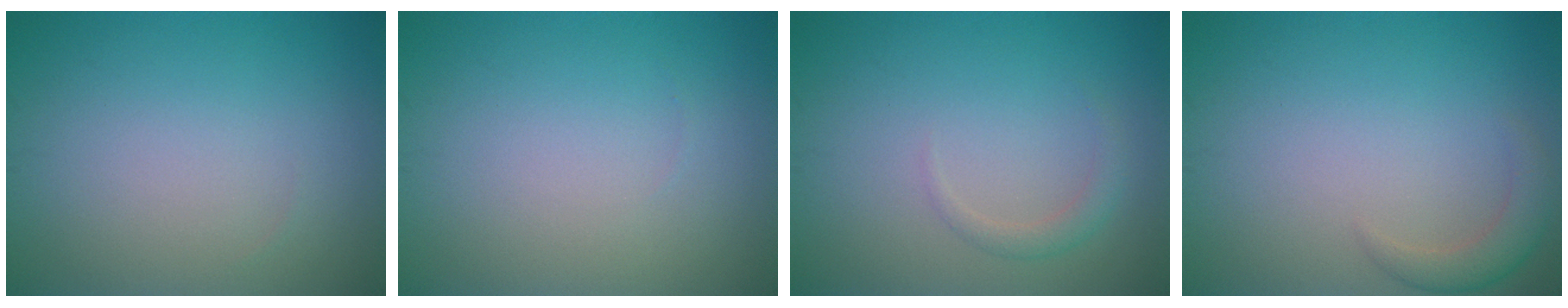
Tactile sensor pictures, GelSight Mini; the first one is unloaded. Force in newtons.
{"total": 0.0}
{"total": 1.3, "press": 1.3, "slide": 0.1}
{"total": 2.2, "press": 2.2, "slide": 0.2}